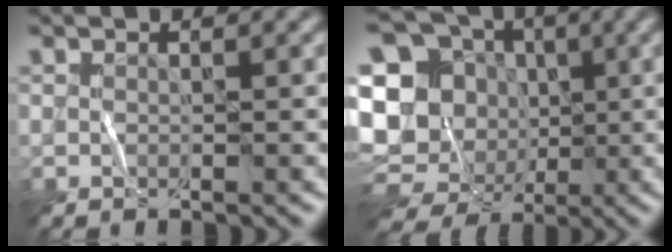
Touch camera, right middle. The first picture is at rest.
{"total": 16.6, "force": [-2.1, 14.7, 7.4], "torque": [-0.171, 0.005, -0.050]}